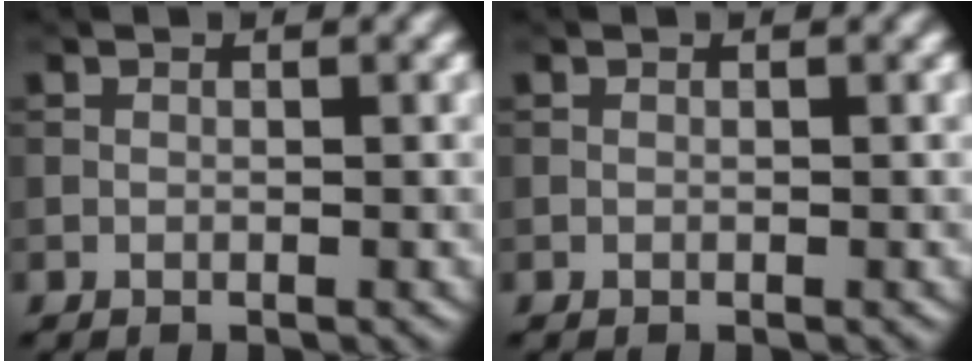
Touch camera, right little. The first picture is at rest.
{"total": 0.0}